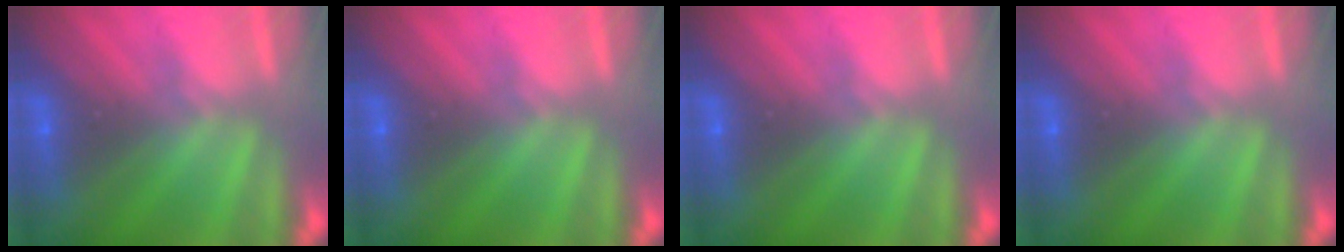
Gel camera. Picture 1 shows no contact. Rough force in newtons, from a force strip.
{"total": 0.0}
{"total": 0.0}
{"total": 0.0}